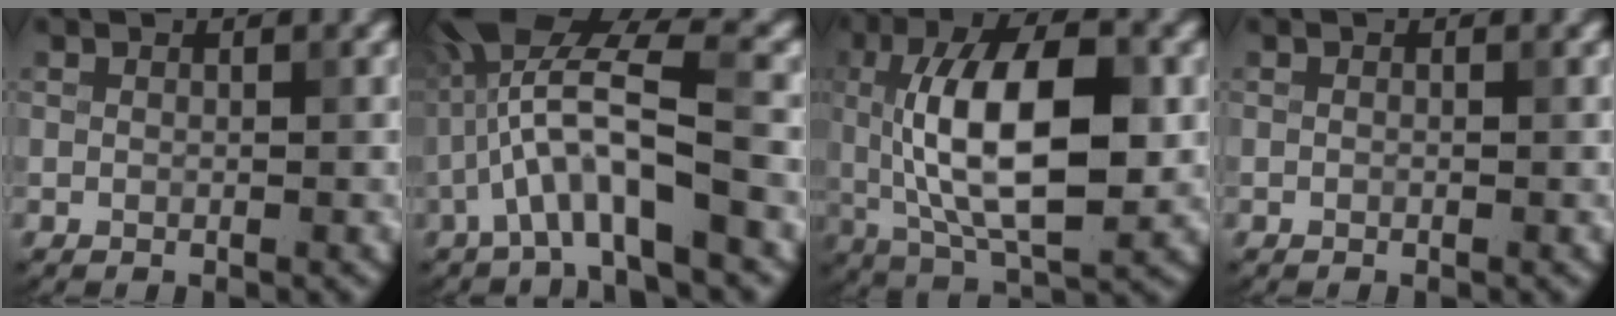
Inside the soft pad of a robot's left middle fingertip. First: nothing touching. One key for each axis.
{"total": 7.6, "fx": -2.0, "fy": 1.5, "fz": 7.1, "tx": -0.132, "ty": 0.029, "tz": -0.038}
{"total": 11.4, "fx": 0.5, "fy": 4.8, "fz": 10.4, "tx": -0.173, "ty": 0.012, "tz": 0.007}
{"total": 0.0}